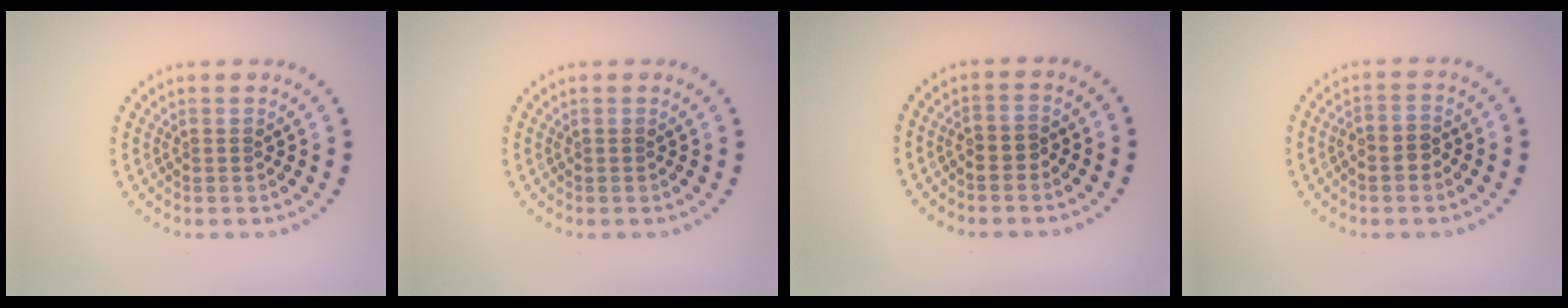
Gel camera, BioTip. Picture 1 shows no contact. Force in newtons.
{"total": 0.0}
{"total": 1.1, "press": 1.0, "slide": 0.5}
{"total": 1.6, "press": 1.5, "slide": 0.7}